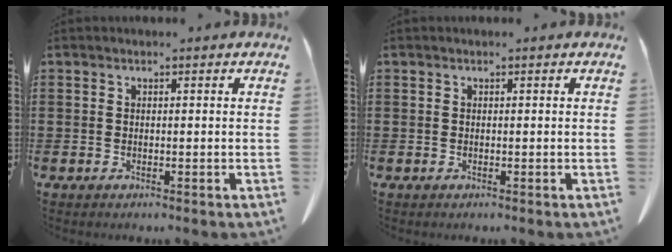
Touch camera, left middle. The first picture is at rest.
{"total": 0.0}